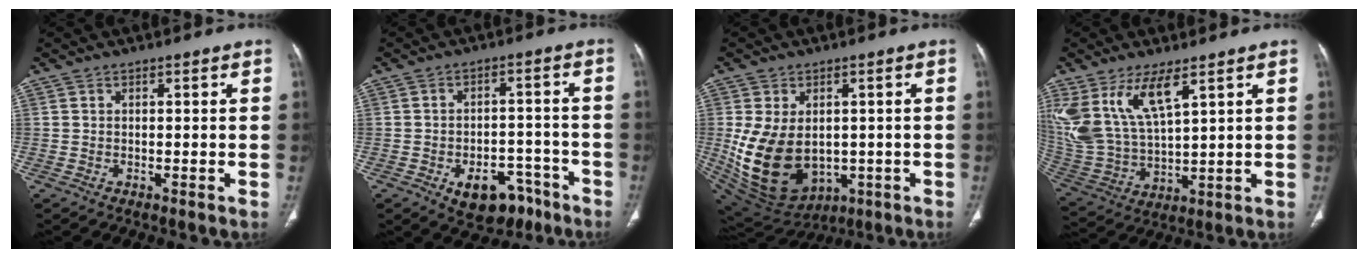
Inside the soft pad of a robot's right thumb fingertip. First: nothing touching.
{"total": 10.5, "force": [-6.0, 6.6, 5.6], "torque": [-0.050, 0.044, -0.074]}
{"total": 16.5, "force": [-1.1, 11.5, 11.8], "torque": [-0.206, -0.009, 0.022]}
{"total": 14.5, "force": [7.6, 5.7, 10.9], "torque": [-0.232, -0.029, 0.169]}